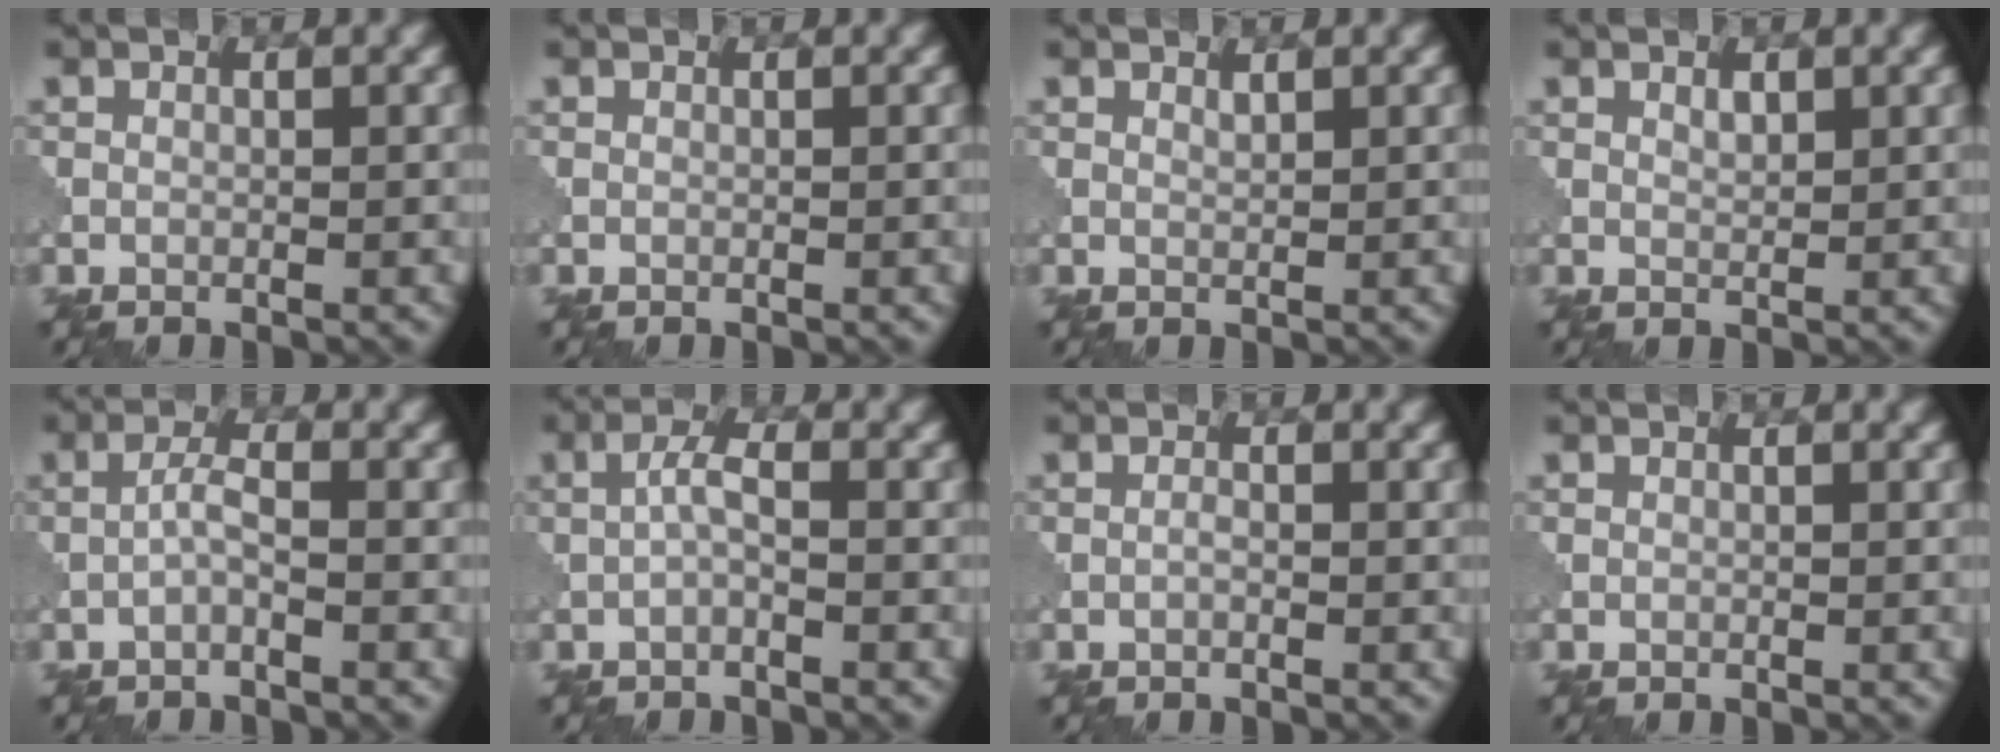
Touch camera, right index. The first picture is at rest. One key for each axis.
{"total": 0.0}
{"total": 0.6, "fx": 0.5, "fy": 0.1, "fz": 0.3, "tx": -0.007, "ty": -0.002, "tz": 0.011}
{"total": 1.0, "fx": 0.6, "fy": 0.5, "fz": 0.7, "tx": -0.015, "ty": 0.000, "tz": 0.012}
{"total": 1.7, "fx": -0.7, "fy": 0.2, "fz": 1.5, "tx": -0.032, "ty": 0.009, "tz": -0.019}
{"total": 1.9, "fx": -0.4, "fy": 0.4, "fz": 1.8, "tx": -0.039, "ty": 0.009, "tz": -0.012}
{"total": 0.6, "fx": -0.3, "fy": 0.1, "fz": 0.5, "tx": -0.013, "ty": 0.000, "tz": -0.006}
{"total": 0.0}